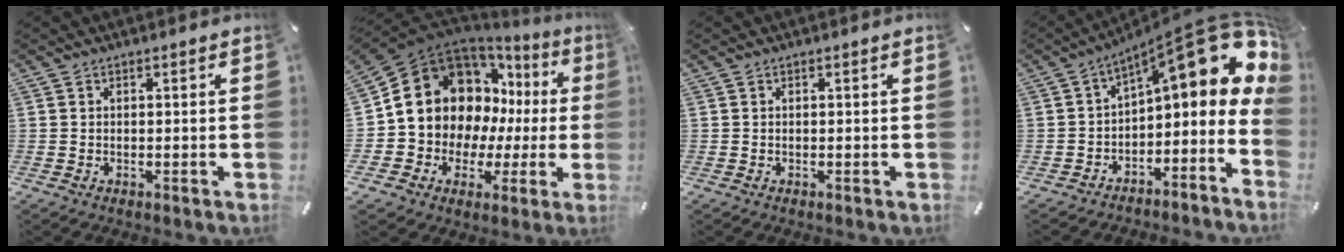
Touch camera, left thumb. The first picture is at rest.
{"total": 16.5, "force": [5.1, 13.8, 7.5], "torque": [-0.130, -0.041, 0.110]}
{"total": 0.0}
{"total": 18.4, "force": [8.5, 7.6, 14.4], "torque": [-0.186, -0.061, 0.144]}